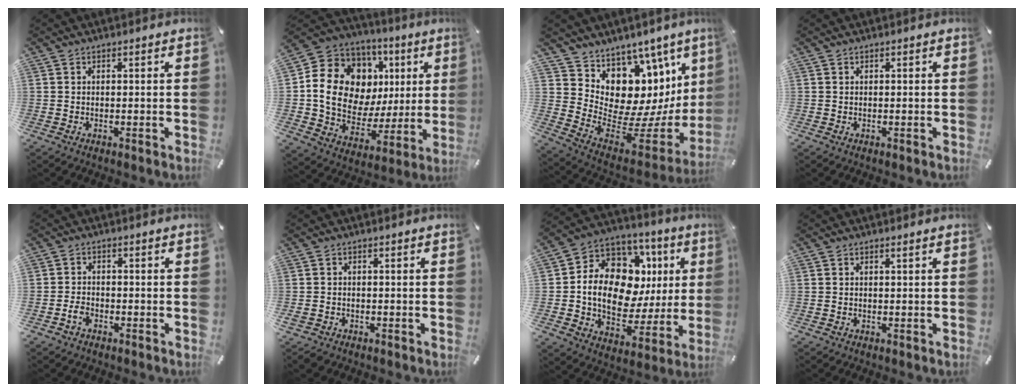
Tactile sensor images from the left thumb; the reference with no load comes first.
{"total": 17.3, "force": [3.6, 14.2, 9.1], "torque": [-0.152, -0.020, 0.081]}
{"total": 11.3, "force": [5.0, 9.3, 4.2], "torque": [-0.044, -0.105, 0.104]}
{"total": 0.0}
{"total": 2.9, "force": [-1.6, 2.2, 1.1], "torque": [-0.018, 0.011, -0.031]}
{"total": 1.5, "force": [-1.0, 1.1, 0.6], "torque": [-0.010, 0.004, -0.021]}
{"total": 16.6, "force": [2.8, 11.6, 11.5], "torque": [-0.192, -0.030, 0.049]}
{"total": 0.5, "force": [0.1, 0.1, 0.5], "torque": [-0.009, 0.002, 0.001]}